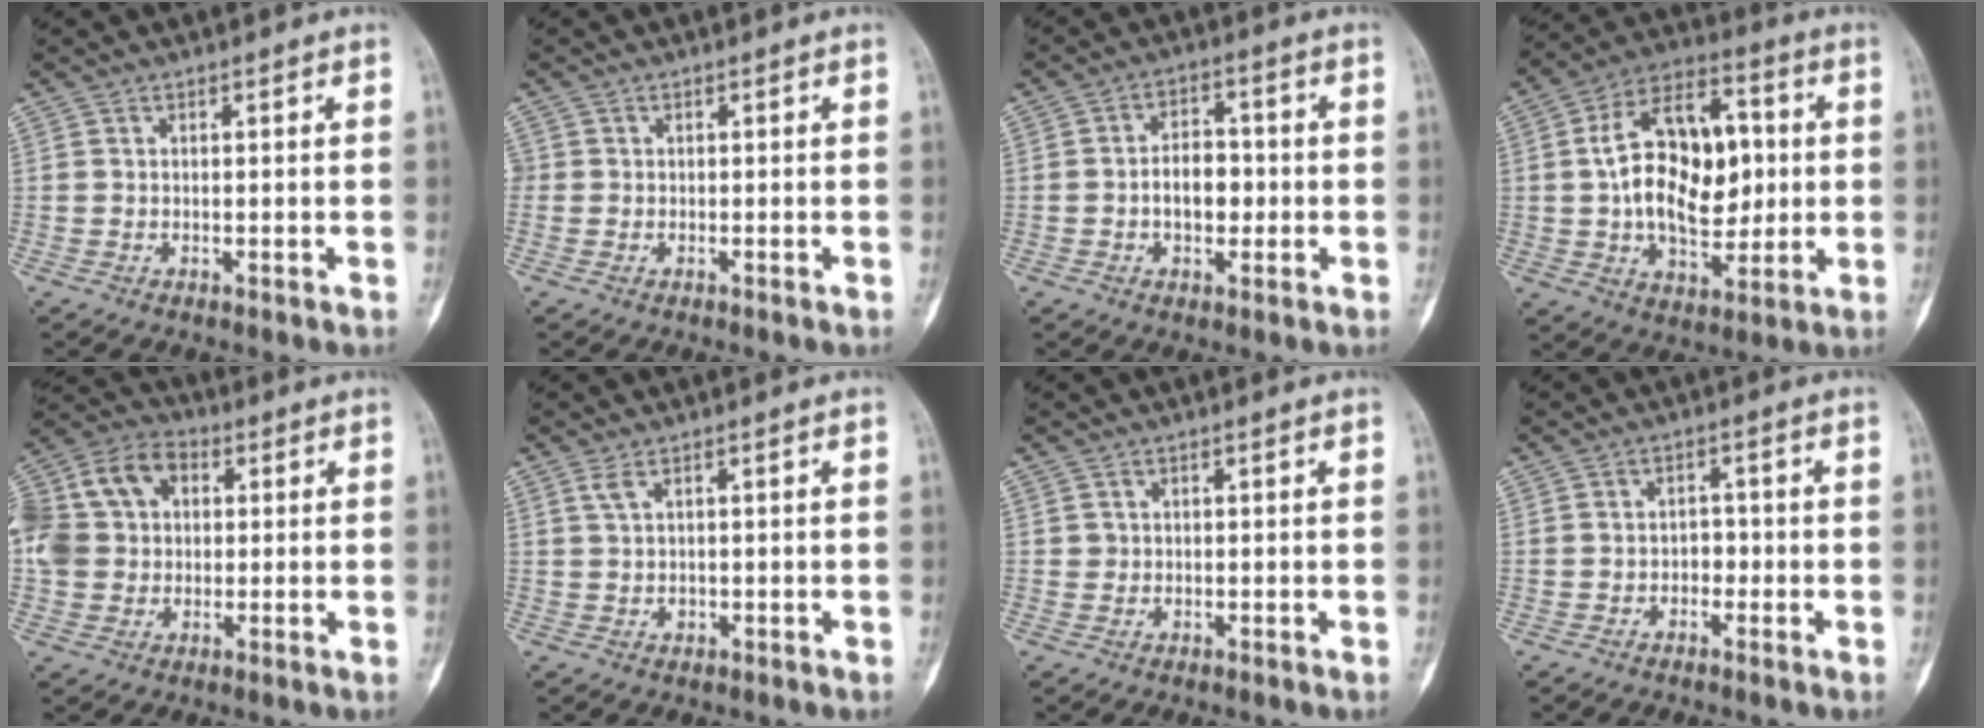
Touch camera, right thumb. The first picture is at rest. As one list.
[{"total": 1.0, "force": [0.0, 0.9, 0.2], "torque": [0.006, 0.004, -0.003]}, {"total": 7.2, "force": [-0.9, 4.6, 5.4], "torque": [-0.067, 0.016, -0.019]}, {"total": 20.6, "force": [1.6, 12.5, 16.3], "torque": [-0.234, 0.017, 0.028]}, {"total": 17.1, "force": [2.5, 13.6, 10.2], "torque": [-0.205, 0.038, 0.041]}, {"total": 1.8, "force": [0.7, 0.9, 1.4], "torque": [-0.031, -0.001, 0.018]}, {"total": 0.9, "force": [0.1, 0.8, 0.1], "torque": [0.006, 0.003, 0.003]}, {"total": 2.5, "force": [-0.8, 1.9, 1.5], "torque": [-0.004, 0.010, -0.017]}]